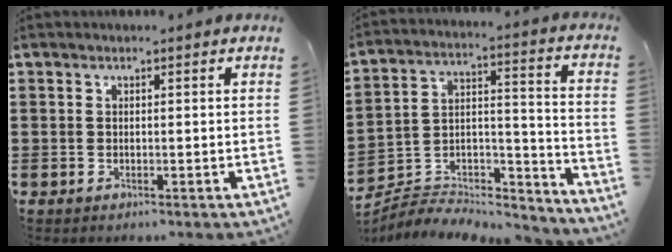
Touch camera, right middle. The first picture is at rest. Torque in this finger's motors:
{"motor_torque": [0.15, -0.12, 0.18, 0.04]}